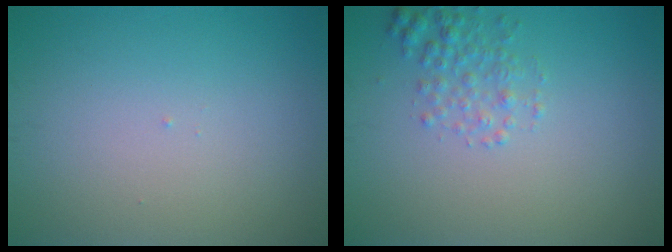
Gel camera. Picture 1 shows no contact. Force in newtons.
{"total": 2.0, "press": 2.0, "slide": 0.1}